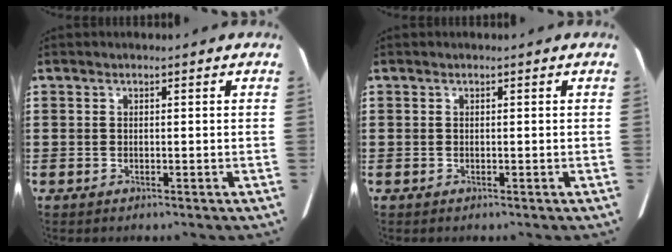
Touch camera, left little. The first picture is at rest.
{"total": 0.0}